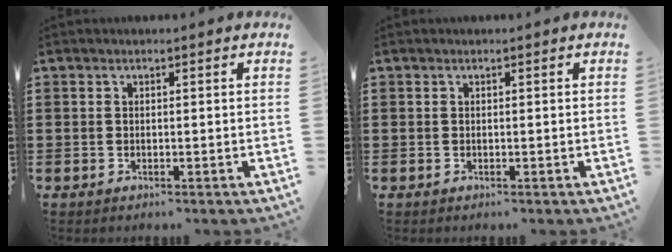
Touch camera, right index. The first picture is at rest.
{"total": 0.0}